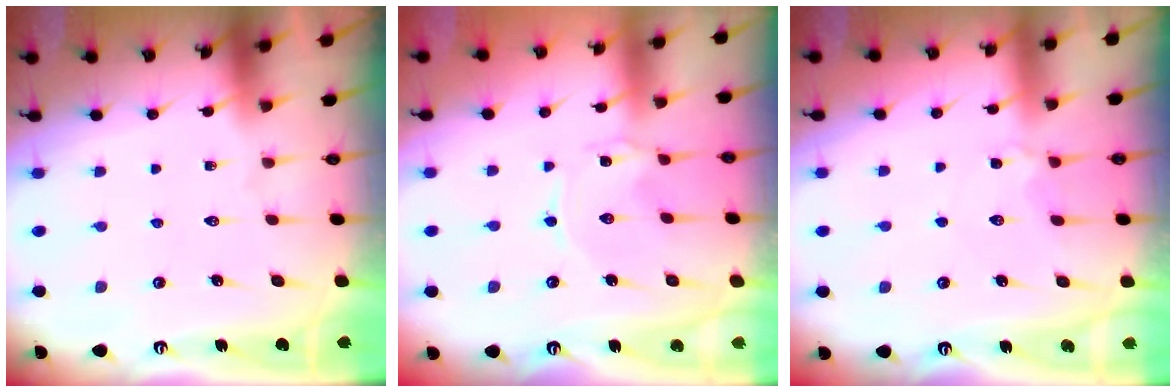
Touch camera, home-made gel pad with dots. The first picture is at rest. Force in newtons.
{"total": 0.5, "press": 0.5, "slide": 0.1}
{"total": 2.9, "press": 2.9, "slide": 0.5}